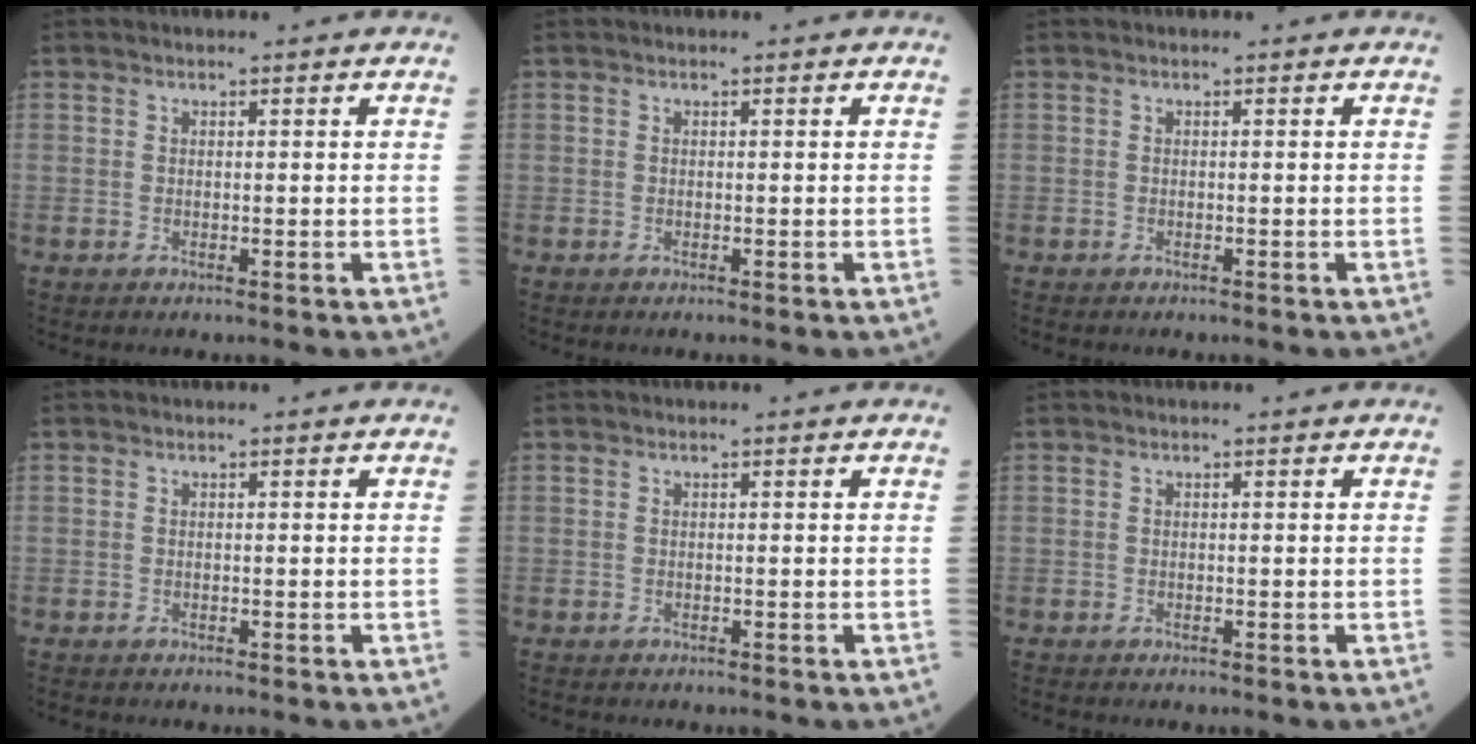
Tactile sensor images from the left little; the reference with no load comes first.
{"total": 0.0}
{"total": 0.7, "force": [-0.6, 0.3, 0.3], "torque": [-0.007, -0.001, -0.006]}
{"total": 1.1, "force": [-0.9, 0.4, 0.4], "torque": [-0.008, -0.002, -0.009]}
{"total": 1.3, "force": [-1.1, 0.5, 0.5], "torque": [-0.009, -0.003, -0.011]}
{"total": 1.2, "force": [-1.1, 0.4, 0.5], "torque": [-0.010, -0.004, -0.011]}